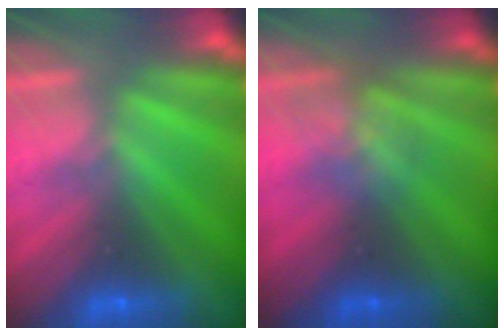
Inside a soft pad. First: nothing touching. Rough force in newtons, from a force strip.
{"total": 2.6}